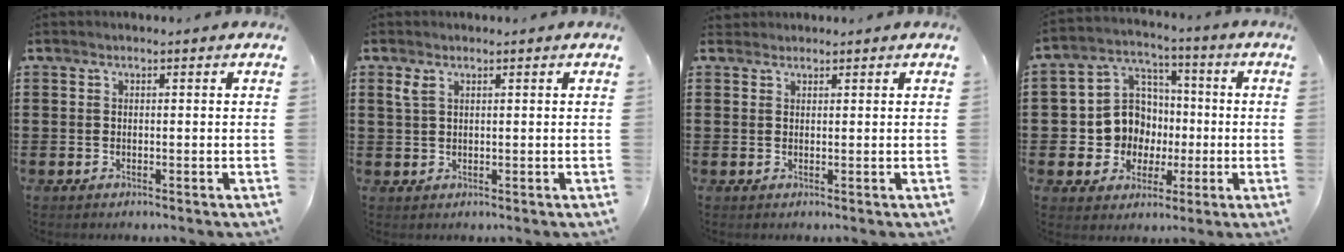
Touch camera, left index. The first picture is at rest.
{"total": 1.8, "force": [0.9, 0.8, 1.3], "torque": [-0.031, 0.003, 0.016]}
{"total": 1.1, "force": [1.0, 0.5, 0.0], "torque": [-0.004, 0.003, 0.021]}
{"total": 9.5, "force": [0.0, 9.1, 2.8], "torque": [-0.102, 0.002, 0.009]}